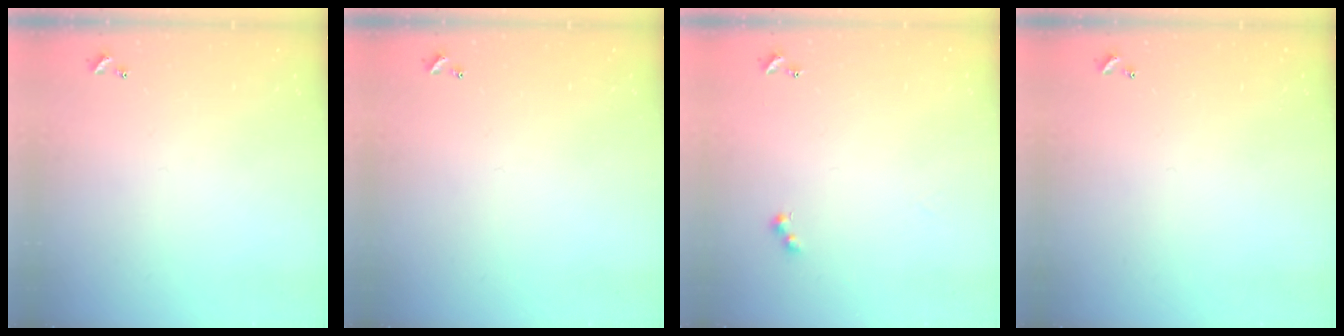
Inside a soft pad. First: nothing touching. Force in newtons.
{"total": 0.0}
{"total": 2.4, "press": 2.3, "slide": 0.5}
{"total": 0.0}